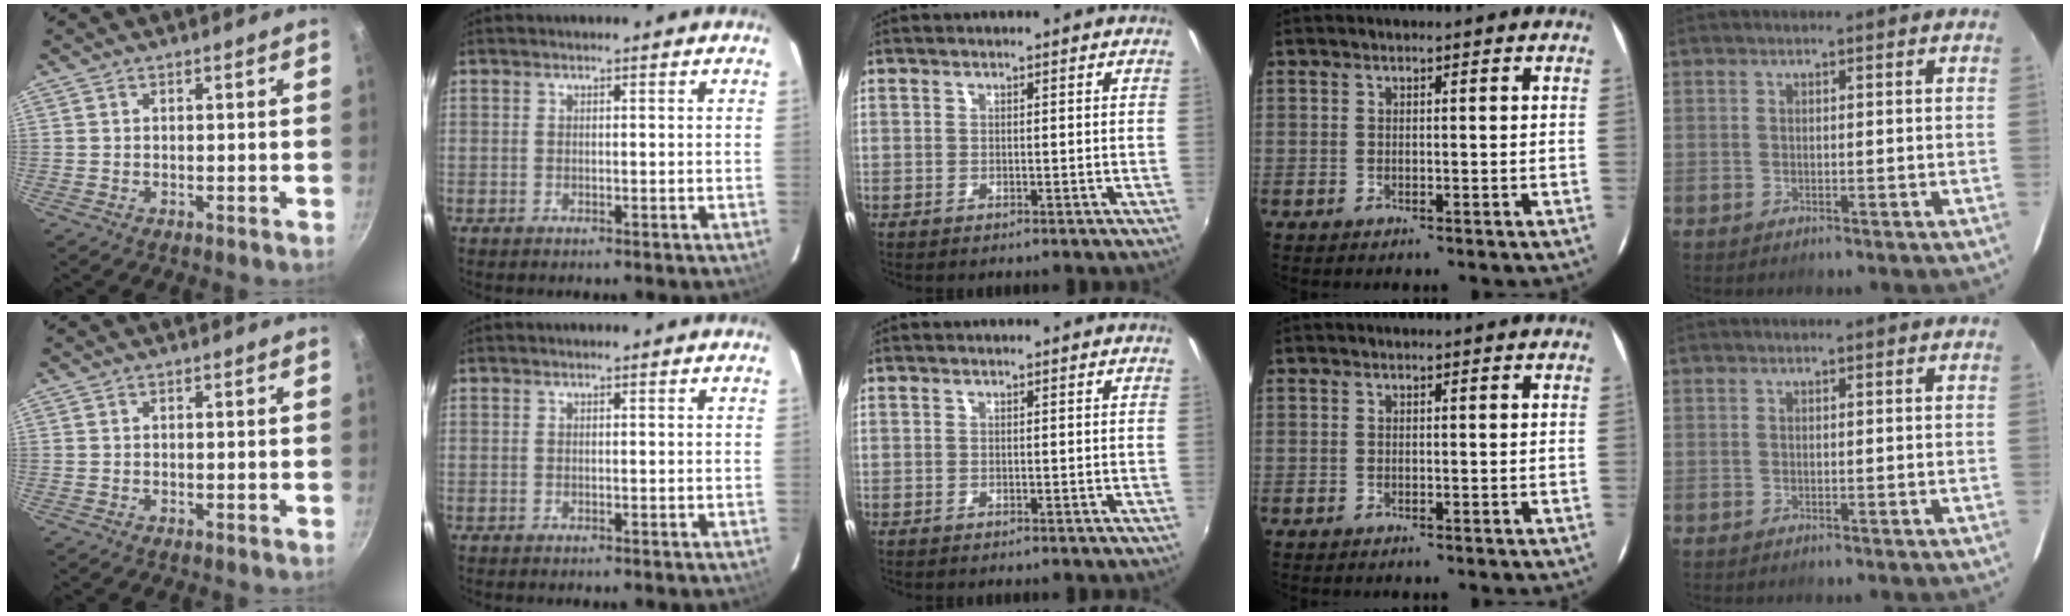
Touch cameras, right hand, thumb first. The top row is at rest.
{}